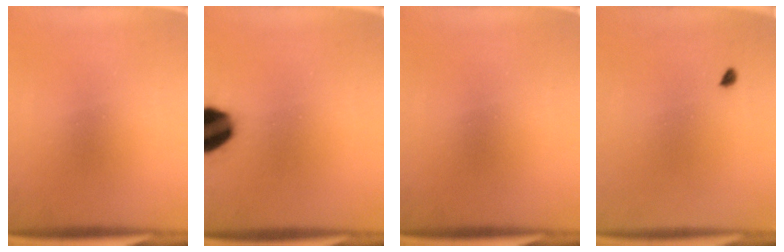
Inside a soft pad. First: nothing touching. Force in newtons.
{"total": 14.3}
{"total": 0.0}
{"total": 0.8}